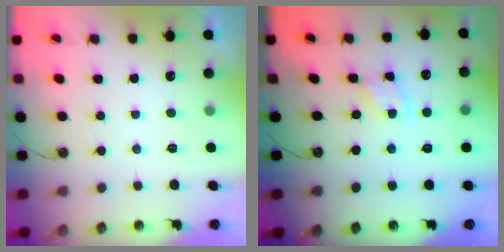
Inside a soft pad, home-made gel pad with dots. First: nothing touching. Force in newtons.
{"total": 2.3, "press": 2.3, "slide": 0.1}